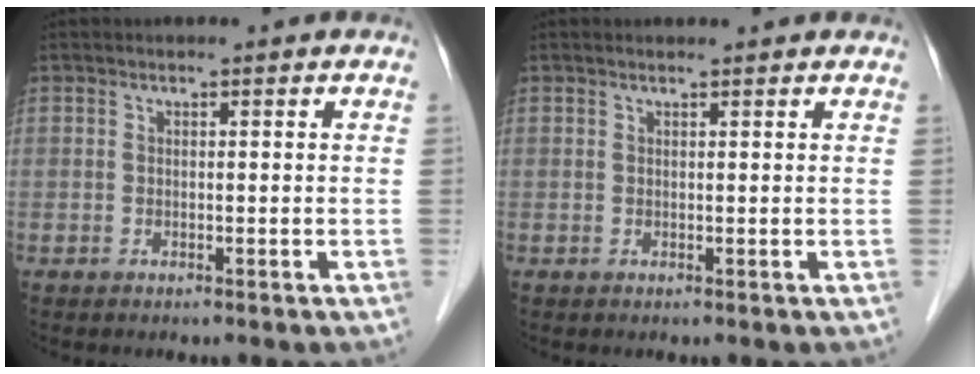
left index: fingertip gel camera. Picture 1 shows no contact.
{"total": 1.4, "force": [1.4, 0.0, 0.3], "torque": [-0.012, 0.011, 0.020]}